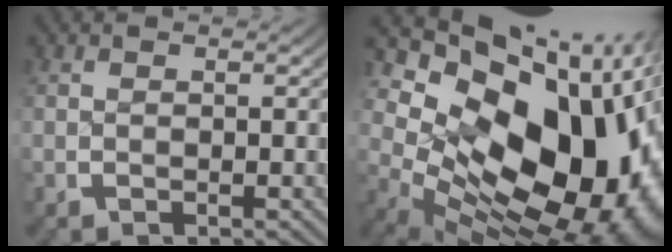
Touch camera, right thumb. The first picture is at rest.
{"total": 24.7, "force": [-0.3, 16.2, 18.7], "torque": [-0.295, -0.028, -0.001]}